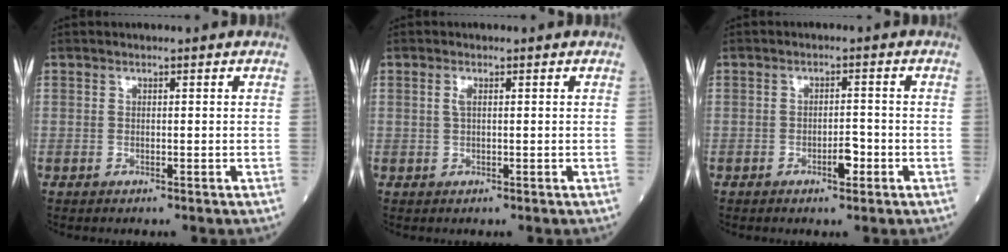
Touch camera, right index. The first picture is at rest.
{"total": 1.1, "force": [0.3, 0.3, 1.0], "torque": [-0.025, 0.001, 0.004]}
{"total": 2.6, "force": [-1.3, 0.8, 2.1], "torque": [-0.031, 0.003, -0.020]}